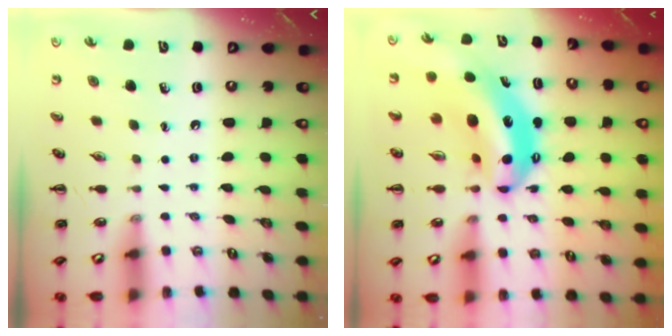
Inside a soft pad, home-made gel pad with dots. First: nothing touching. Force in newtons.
{"total": 10.2, "press": 9.9, "slide": 2.3}